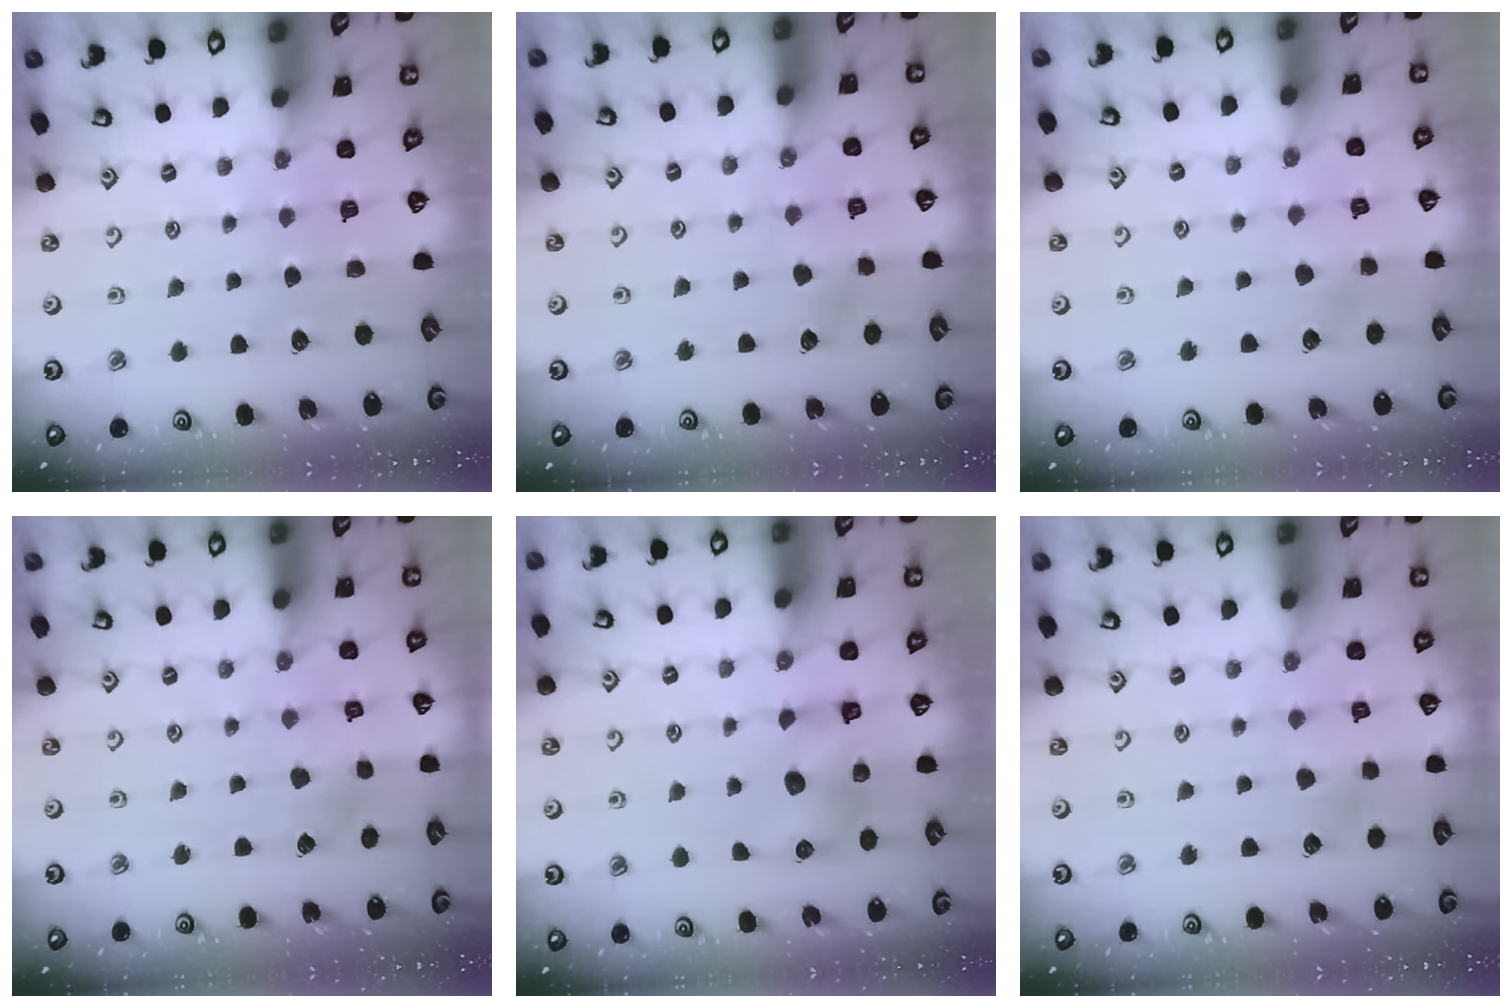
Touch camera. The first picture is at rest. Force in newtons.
{"total": 2.5, "press": 2.5, "slide": 0.3}
{"total": 3.9, "press": 3.7, "slide": 0.9}
{"total": 2.8, "press": 2.8, "slide": 0.3}
{"total": 6.8, "press": 6.8, "slide": 0.1}
{"total": 3.4, "press": 3.4, "slide": 0.3}